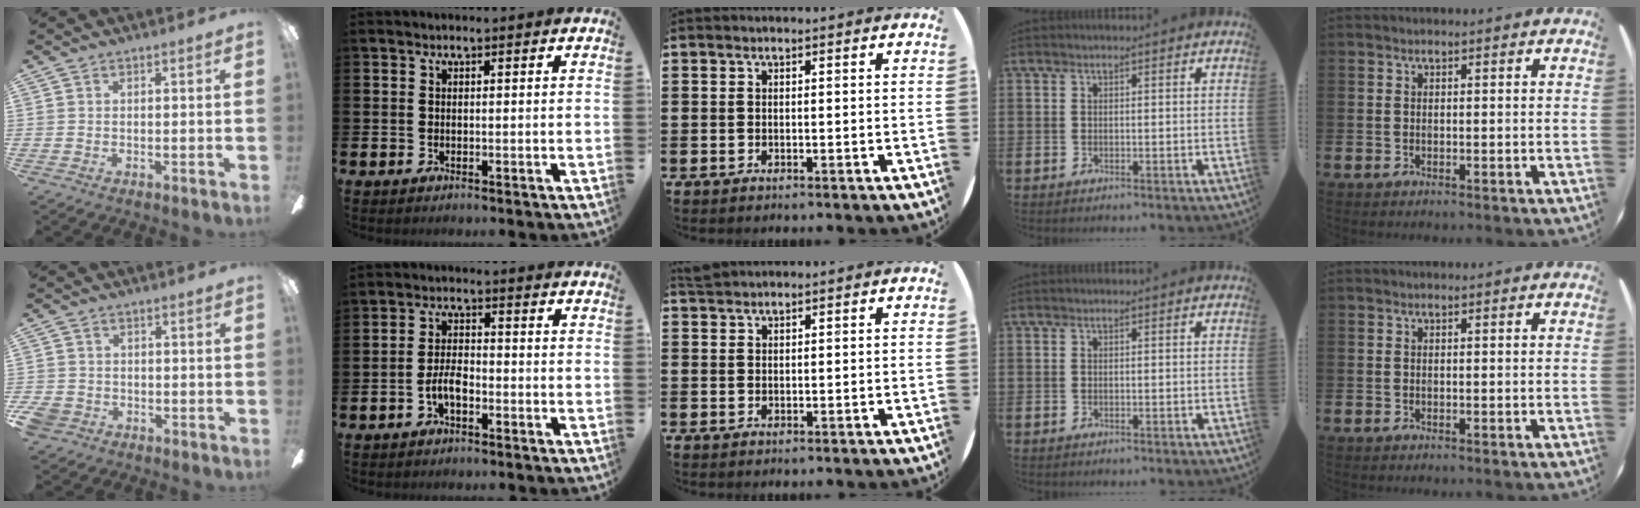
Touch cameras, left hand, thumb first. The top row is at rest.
{"thumb": {"total": 3.9, "force": [-2.3, 2.8, 1.5], "torque": [-0.042, 0.009, -0.046]}, "index": {"total": 3.4, "force": [-1.5, 1.5, 2.7], "torque": [-0.050, 0.003, -0.032]}, "middle": {"total": 1.3, "force": [1.3, 0.0, 0.1], "torque": [-0.003, 0.002, 0.025]}}